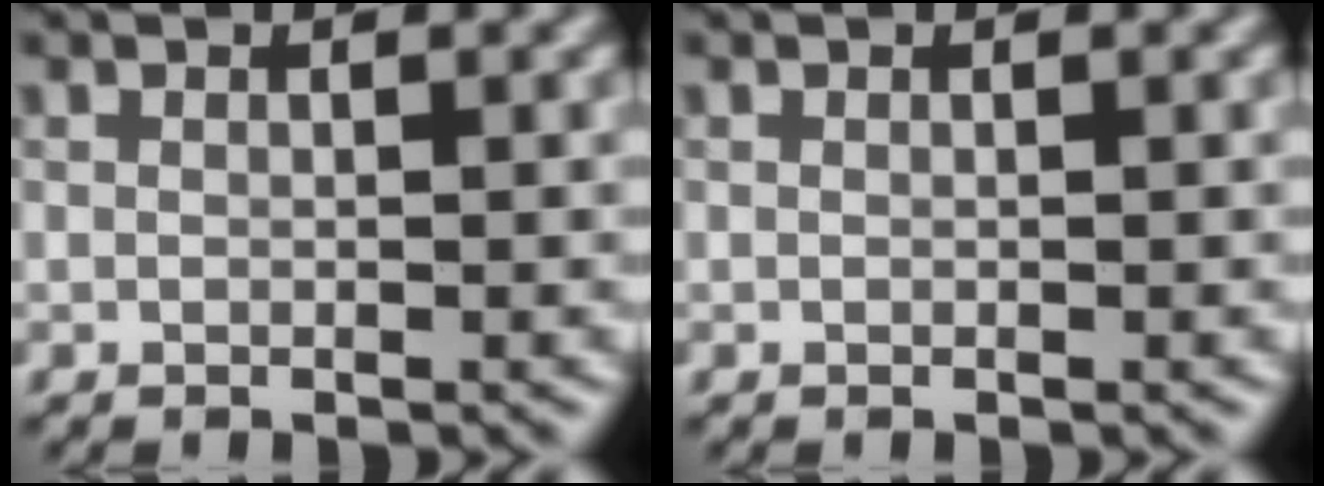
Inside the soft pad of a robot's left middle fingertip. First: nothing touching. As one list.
[{"total": 0.0}]